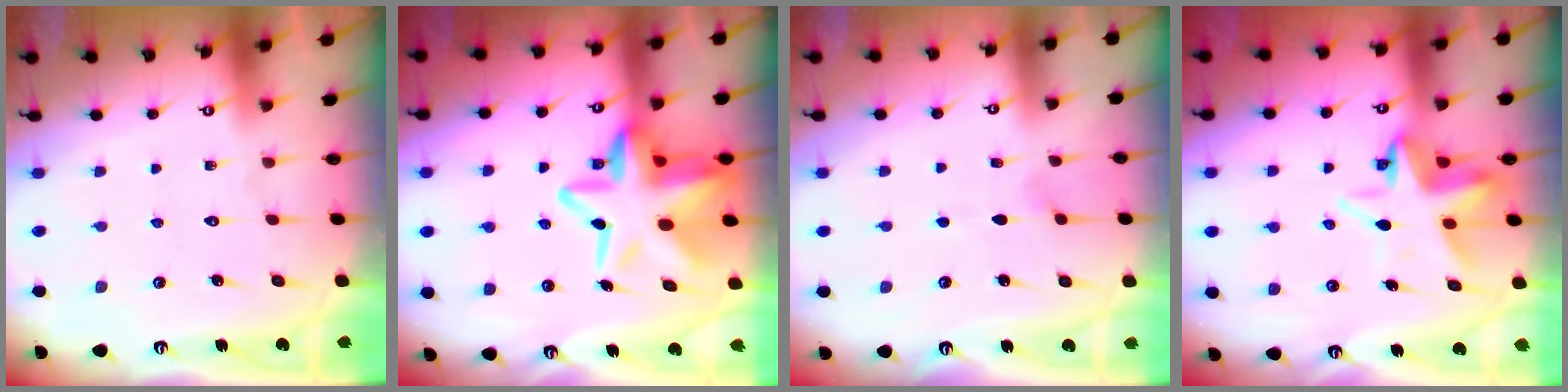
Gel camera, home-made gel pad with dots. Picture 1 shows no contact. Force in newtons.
{"total": 17.5, "press": 17.3, "slide": 2.9}
{"total": 3.0, "press": 2.5, "slide": 1.6}
{"total": 7.7, "press": 7.2, "slide": 2.7}